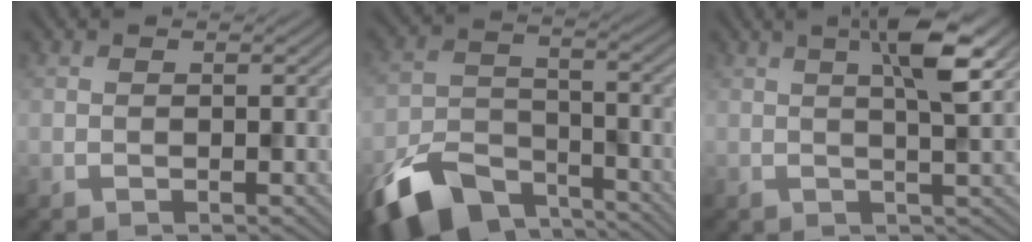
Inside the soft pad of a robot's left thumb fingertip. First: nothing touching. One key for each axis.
{"total": 11.6, "fx": -8.2, "fy": 5.8, "fz": 5.9, "tx": -0.128, "ty": -0.018, "tz": -0.155}
{"total": 5.6, "fx": 2.1, "fy": 0.6, "fz": 5.1, "tx": -0.087, "ty": 0.011, "tz": 0.034}